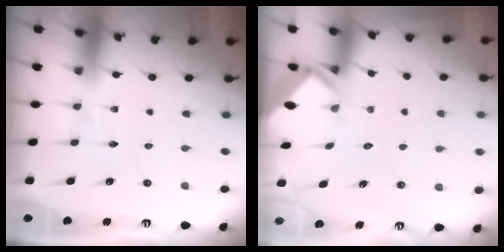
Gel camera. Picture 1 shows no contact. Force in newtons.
{"total": 2.9, "press": 2.9, "slide": 0.3}